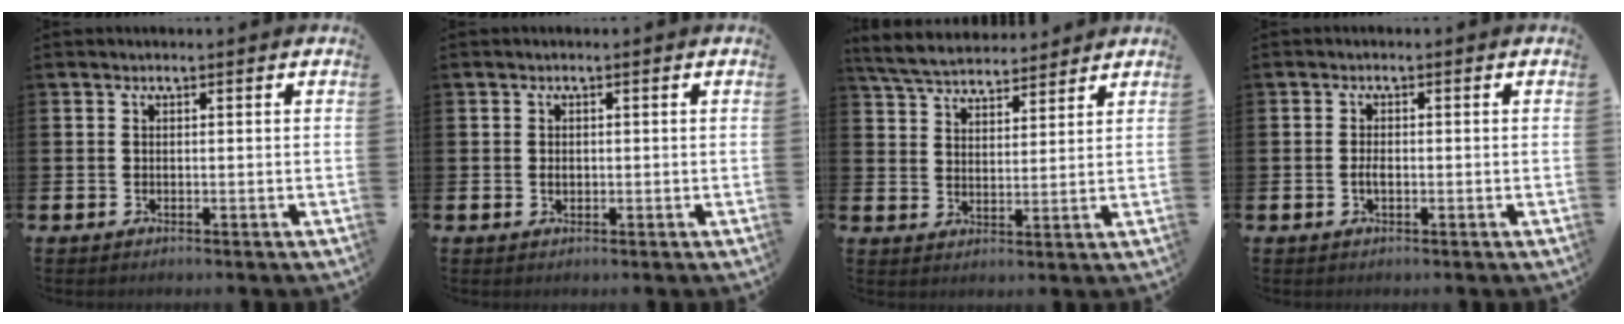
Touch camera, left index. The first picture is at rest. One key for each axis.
{"total": 0.9, "fx": 0.0, "fy": 0.7, "fz": 0.5, "tx": -0.012, "ty": 0.006, "tz": -0.002}
{"total": 5.7, "fx": 5.5, "fy": 1.2, "fz": 0.9, "tx": -0.042, "ty": -0.022, "tz": 0.101}
{"total": 1.5, "fx": -0.3, "fy": 0.7, "fz": 1.3, "tx": -0.024, "ty": 0.001, "tz": -0.007}